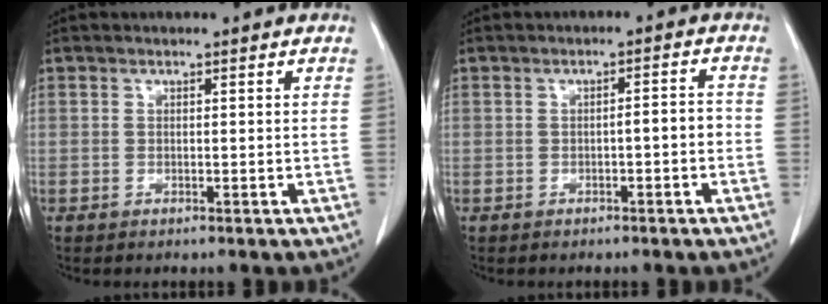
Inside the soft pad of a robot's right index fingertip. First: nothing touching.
{"total": 2.4, "force": [-0.8, 0.5, 2.2], "torque": [-0.029, 0.007, -0.012]}